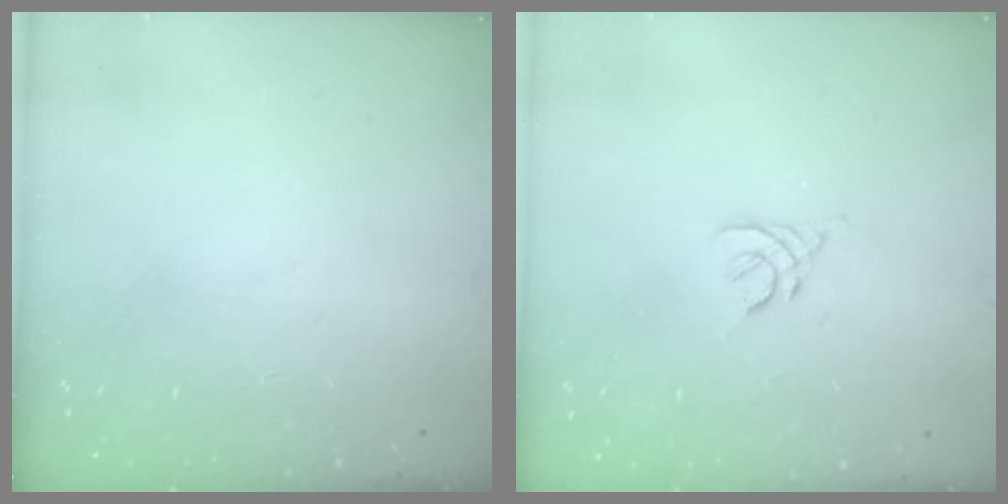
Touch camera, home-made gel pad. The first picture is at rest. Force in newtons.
{"total": 2.8, "press": 2.8, "slide": 0.7}